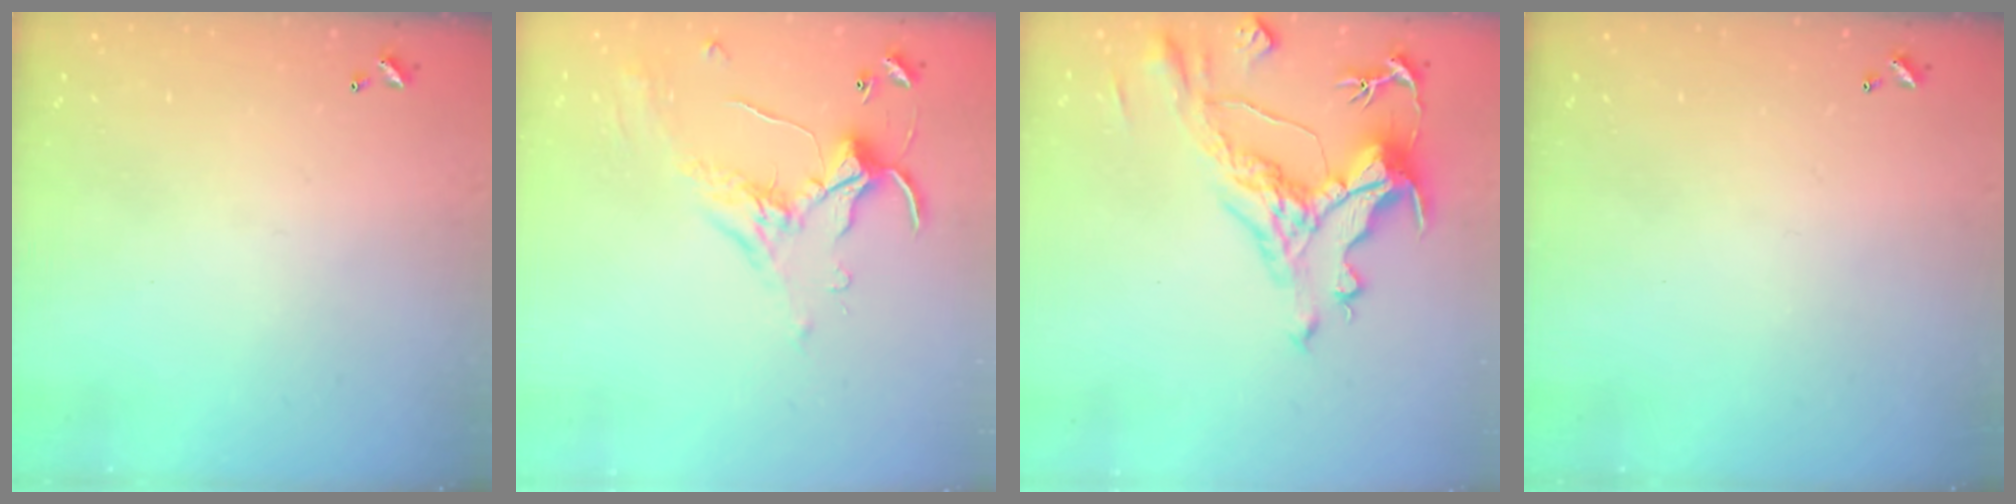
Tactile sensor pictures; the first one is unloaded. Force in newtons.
{"total": 1.2, "press": 0.6, "slide": 1.1}
{"total": 4.6, "press": 4.2, "slide": 1.8}
{"total": 0.0}